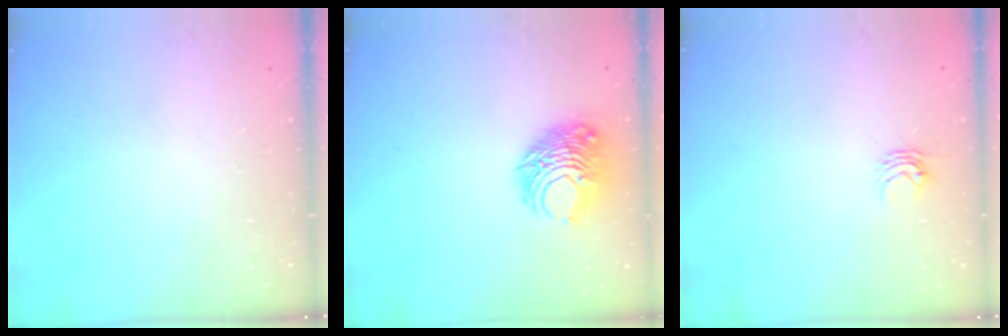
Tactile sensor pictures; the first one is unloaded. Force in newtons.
{"total": 9.7, "press": 9.7, "slide": 0.9}
{"total": 4.1, "press": 4.0, "slide": 0.5}